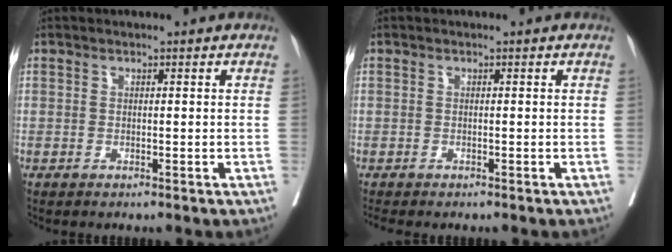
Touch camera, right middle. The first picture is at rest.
{"total": 1.1, "force": [-1.0, 0.4, 0.3], "torque": [-0.013, -0.005, -0.018]}